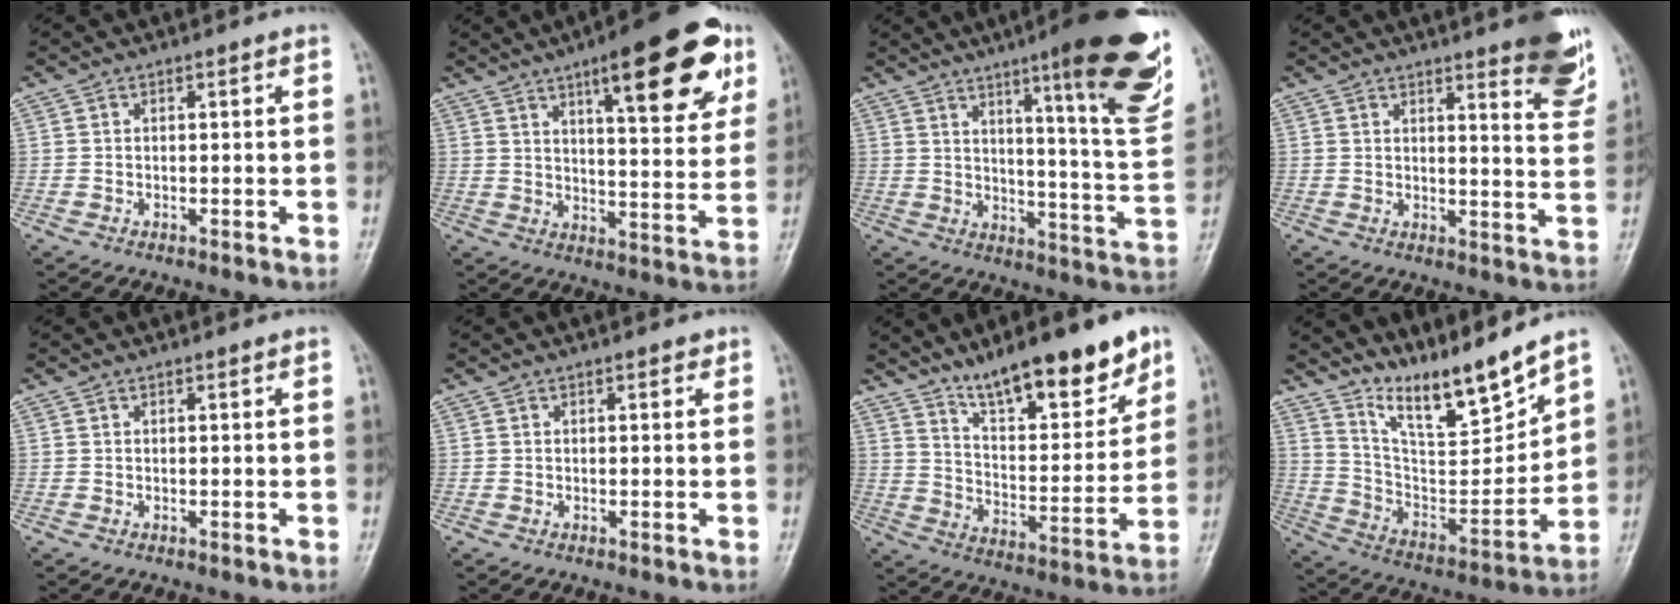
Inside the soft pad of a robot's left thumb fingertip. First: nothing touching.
{"total": 19.8, "force": [10.4, 5.8, 15.8], "torque": [-0.181, -0.029, 0.143]}
{"total": 23.1, "force": [12.9, 3.5, 18.9], "torque": [-0.230, -0.062, 0.178]}
{"total": 11.1, "force": [7.3, 2.4, 8.0], "torque": [-0.074, -0.046, 0.085]}
{"total": 0.0}
{"total": 1.2, "force": [0.7, 0.6, 0.7], "torque": [-0.005, -0.001, 0.006]}
{"total": 18.3, "force": [12.8, 5.4, 12.0], "torque": [-0.142, -0.074, 0.213]}
{"total": 14.1, "force": [12.2, 1.7, 6.9], "torque": [-0.091, -0.085, 0.231]}